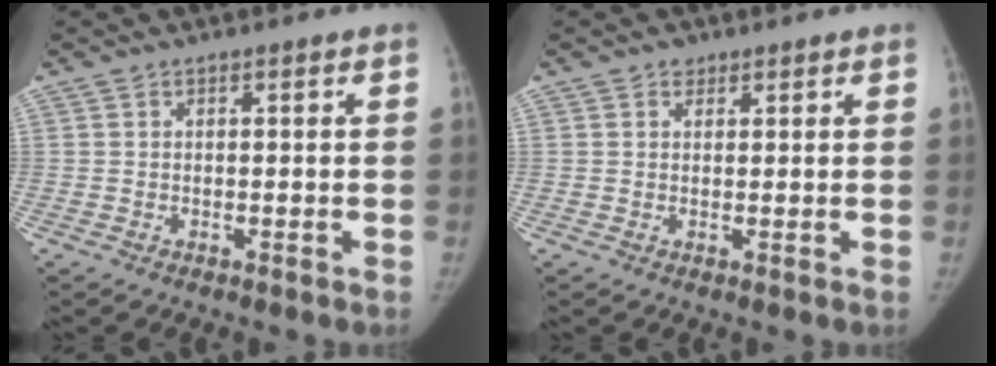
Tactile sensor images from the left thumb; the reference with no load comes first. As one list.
[{"total": 1.5, "force": [1.0, 1.0, 0.3], "torque": [0.005, -0.006, 0.012]}]